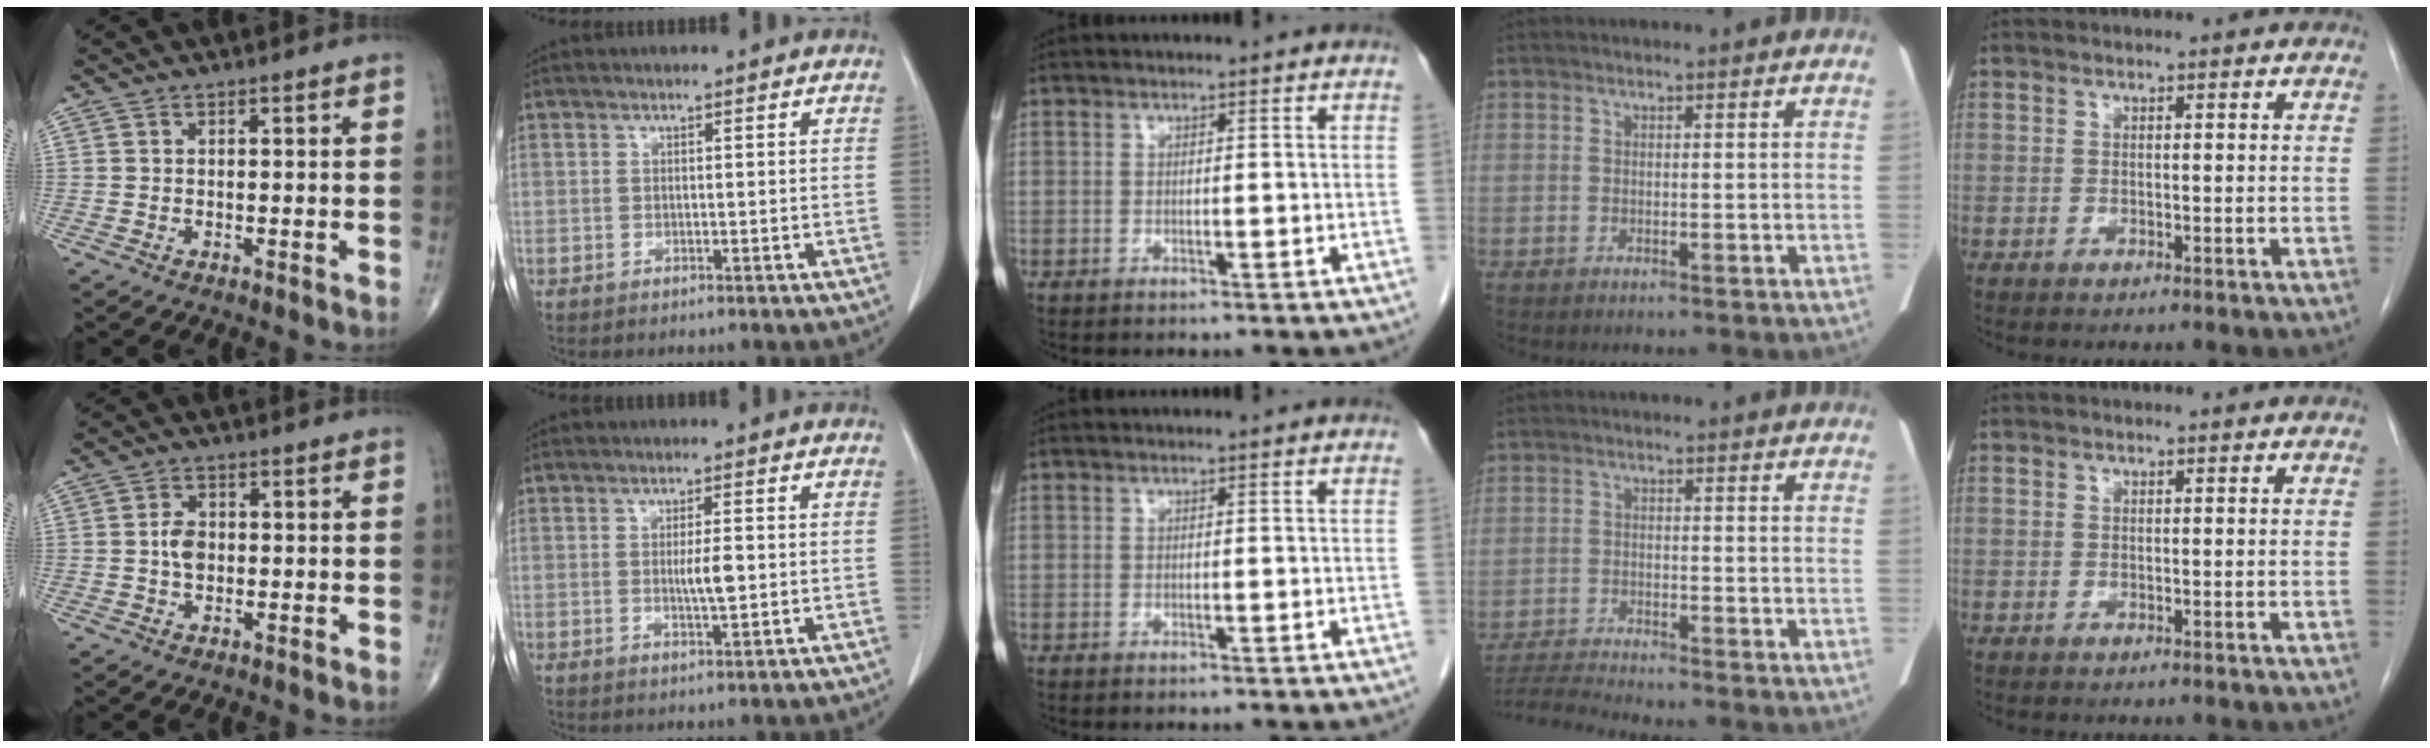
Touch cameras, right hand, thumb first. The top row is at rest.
{"thumb": {"total": 3.5, "force": [-0.2, 2.4, 2.5], "torque": [-0.042, 0.005, -0.008]}, "index": {"total": 3.2, "force": [-0.1, 0.4, 3.1], "torque": [-0.056, -0.003, -0.001]}, "ring": {"total": 5.7, "force": [-5.5, -1.6, 0.5], "torque": [-0.018, -0.013, -0.101]}}